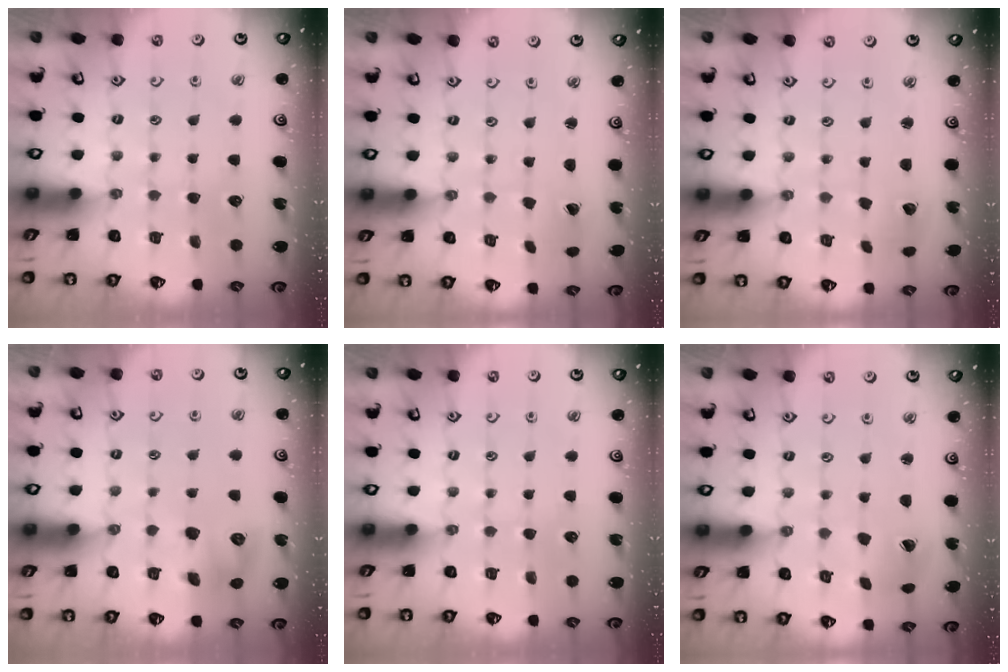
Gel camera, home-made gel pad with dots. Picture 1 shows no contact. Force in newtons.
{"total": 0.0}
{"total": 2.1, "press": 2.1, "slide": 0.2}
{"total": 10.0, "press": 10.0, "slide": 0.1}
{"total": 0.0}
{"total": 3.0, "press": 2.9, "slide": 0.5}